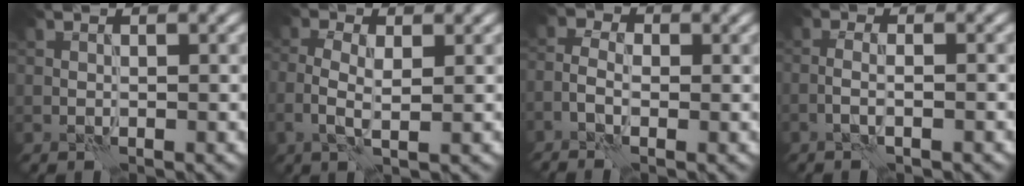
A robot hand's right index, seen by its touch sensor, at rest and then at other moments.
{"total": 3.0, "force": [-0.2, 1.1, 2.8], "torque": [-0.063, 0.000, -0.006]}
{"total": 3.2, "force": [-1.2, 1.8, 2.5], "torque": [-0.050, 0.003, -0.023]}
{"total": 1.9, "force": [-0.9, 0.3, 1.7], "torque": [-0.029, 0.009, -0.021]}